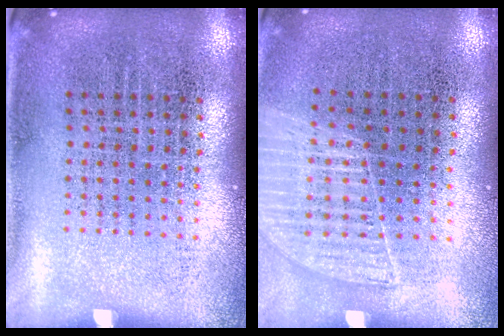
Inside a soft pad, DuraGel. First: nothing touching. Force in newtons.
{"total": 1.2, "press": 1.2, "slide": 0.2}